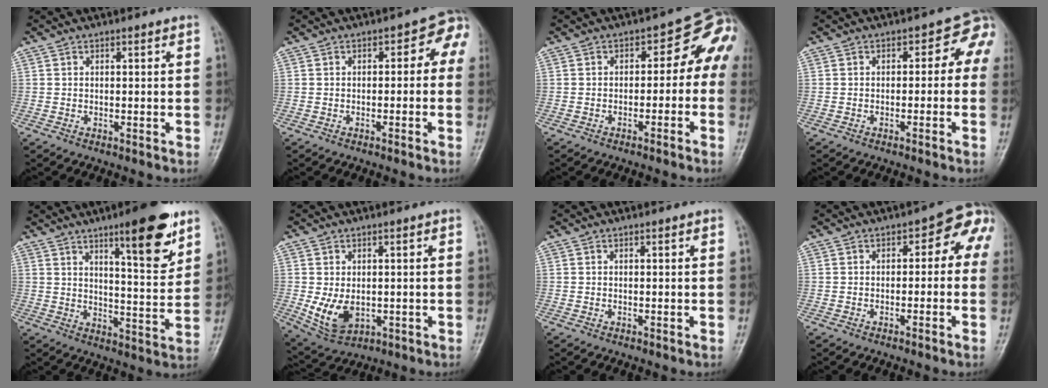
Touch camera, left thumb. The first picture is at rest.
{"total": 4.8, "force": [-0.5, 3.2, 3.5], "torque": [-0.011, 0.027, -0.017]}
{"total": 7.3, "force": [-1.8, 5.0, 5.0], "torque": [-0.027, 0.045, -0.032]}
{"total": 5.0, "force": [-0.5, 3.6, 3.5], "torque": [-0.001, 0.025, -0.018]}
{"total": 13.8, "force": [8.2, 3.1, 10.7], "torque": [-0.129, -0.050, 0.120]}
{"total": 7.7, "force": [-0.6, 5.2, 5.7], "torque": [-0.089, -0.013, 0.005]}
{"total": 0.0}
{"total": 6.4, "force": [-0.2, 4.1, 4.9], "torque": [-0.018, 0.033, -0.015]}